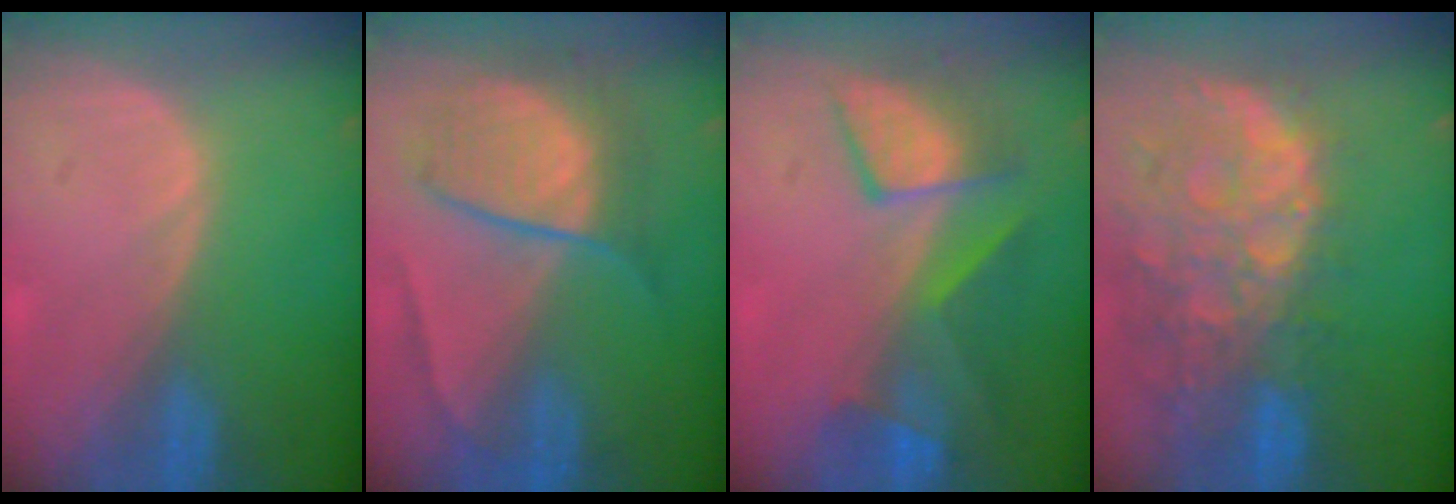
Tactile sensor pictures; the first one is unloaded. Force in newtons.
{"total": 7.6, "press": 7.6, "slide": 0.3}
{"total": 7.6, "press": 7.5, "slide": 1.1}
{"total": 14.0, "press": 11.3, "slide": 8.2}